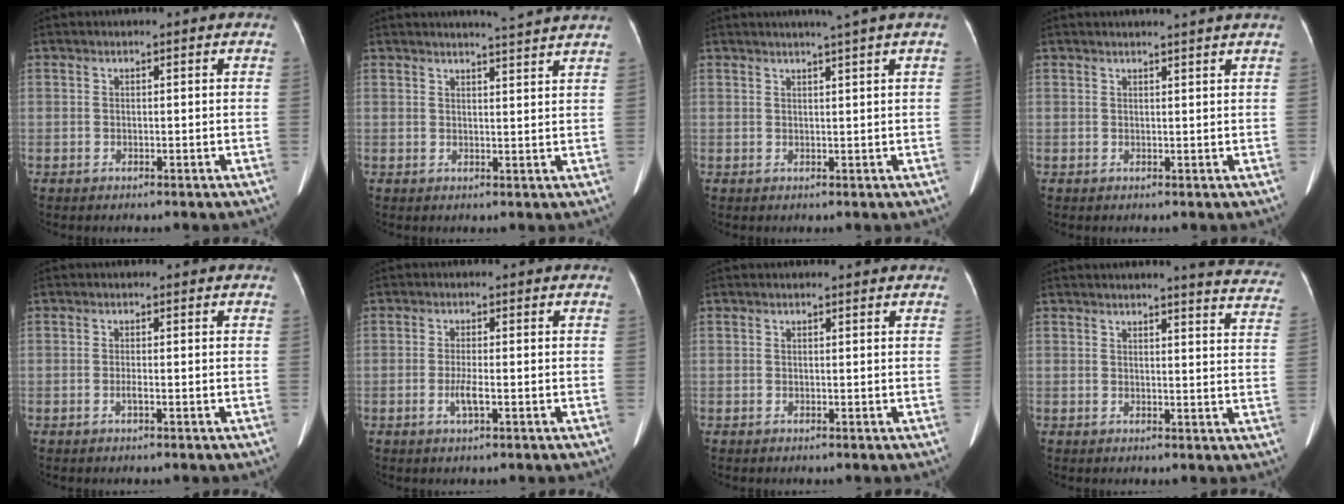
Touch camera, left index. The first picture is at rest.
{"total": 5.4, "force": [5.1, -1.2, 1.5], "torque": [-0.025, -0.004, 0.053]}
{"total": 3.7, "force": [2.9, -1.1, 2.2], "torque": [-0.030, 0.003, 0.039]}
{"total": 4.0, "force": [3.6, -0.7, 1.5], "torque": [-0.019, 0.007, 0.039]}
{"total": 0.8, "force": [-0.4, 0.0, 0.7], "torque": [-0.015, -0.002, -0.007]}
{"total": 2.4, "force": [-0.8, 0.2, 2.2], "torque": [-0.047, -0.005, -0.014]}
{"total": 1.3, "force": [1.3, 0.2, 0.3], "torque": [-0.012, 0.004, 0.011]}
{"total": 12.3, "force": [11.8, 0.7, 3.5], "torque": [-0.020, -0.069, 0.098]}